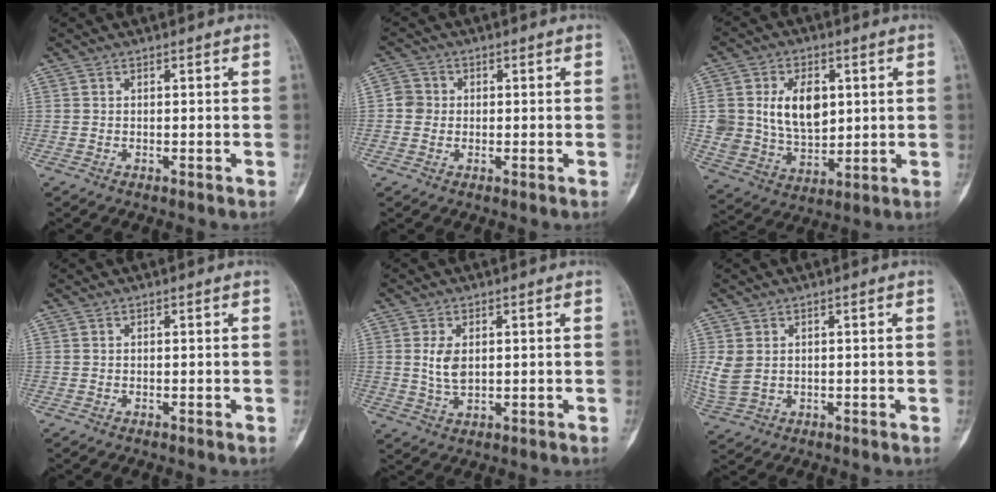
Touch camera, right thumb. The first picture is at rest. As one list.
[{"total": 3.2, "force": [0.0, 3.1, 0.9], "torque": [0.001, 0.007, -0.006]}, {"total": 13.5, "force": [3.0, 9.3, 9.4], "torque": [-0.133, -0.014, 0.067]}, {"total": 0.0}, {"total": 4.6, "force": [0.8, 2.7, 3.6], "torque": [-0.070, -0.007, 0.021]}, {"total": 5.0, "force": [0.8, 3.9, 3.1], "torque": [-0.072, -0.001, 0.029]}]